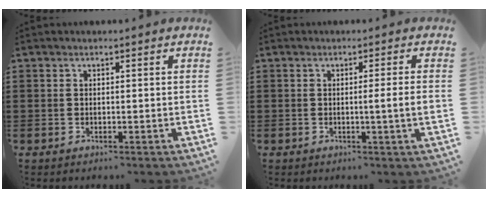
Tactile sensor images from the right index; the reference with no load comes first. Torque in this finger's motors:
{"motor_torque": [0.78, 0.11, 0.08, 0.08]}